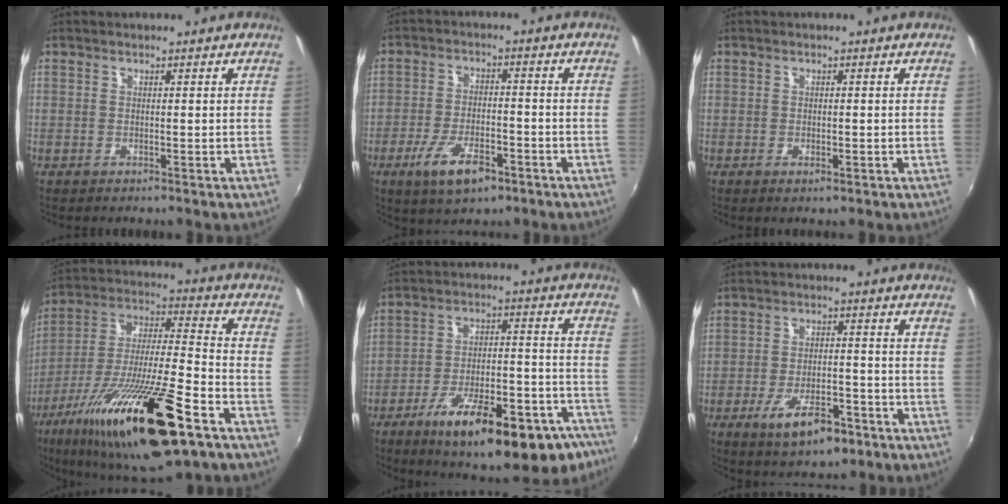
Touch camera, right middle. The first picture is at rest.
{"total": 9.5, "force": [-5.3, 3.6, 6.9], "torque": [-0.150, -0.014, -0.090]}
{"total": 1.1, "force": [-0.5, 0.6, 0.7], "torque": [-0.010, -0.002, -0.009]}
{"total": 27.0, "force": [-14.5, 5.4, 22.1], "torque": [-0.398, -0.051, -0.252]}
{"total": 24.8, "force": [-17.0, 7.8, 16.3], "torque": [-0.234, -0.006, -0.233]}
{"total": 9.7, "force": [-5.6, 3.7, 7.0], "torque": [-0.140, -0.008, -0.085]}